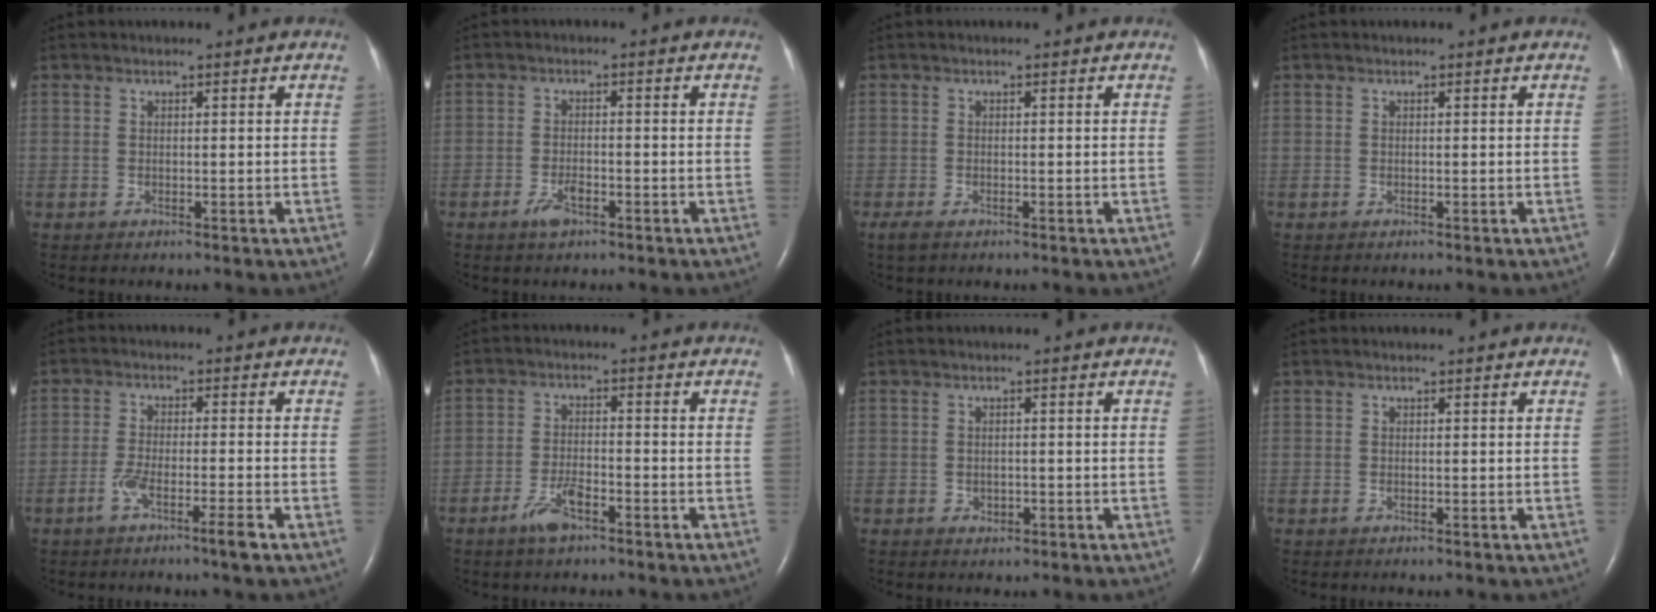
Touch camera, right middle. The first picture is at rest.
{"total": 2.9, "force": [-1.8, 1.0, 2.0], "torque": [-0.046, 0.000, -0.033]}
{"total": 1.9, "force": [-1.2, 0.7, 1.2], "torque": [-0.030, -0.006, -0.020]}
{"total": 0.0}
{"total": 4.8, "force": [-2.9, 0.0, 3.8], "torque": [-0.074, -0.003, -0.055]}
{"total": 4.6, "force": [-3.0, 1.2, 3.2], "torque": [-0.073, -0.001, -0.055]}
{"total": 1.1, "force": [-0.4, 0.9, 0.5], "torque": [-0.009, 0.001, -0.002]}
{"total": 0.0}